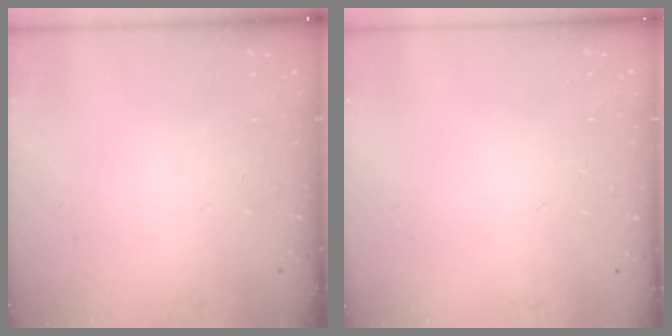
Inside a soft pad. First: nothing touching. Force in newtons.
{"total": 0.0}